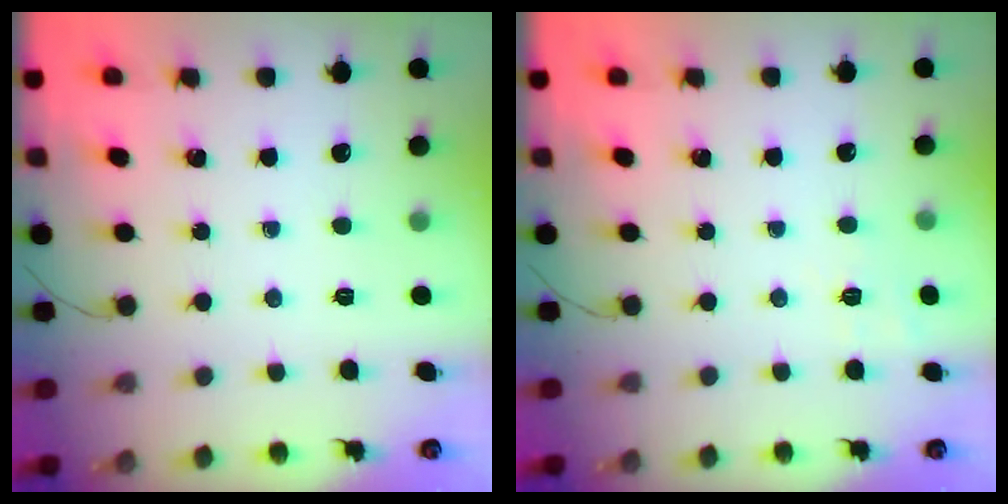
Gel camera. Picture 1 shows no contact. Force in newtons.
{"total": 4.9, "press": 4.5, "slide": 2.0}